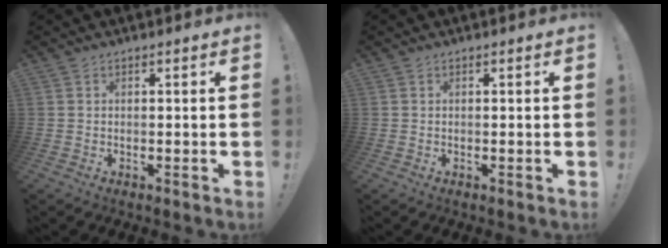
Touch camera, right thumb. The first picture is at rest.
{"total": 0.0}